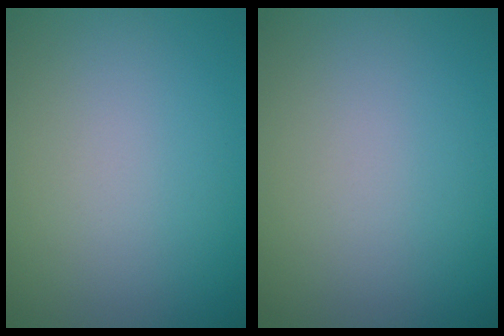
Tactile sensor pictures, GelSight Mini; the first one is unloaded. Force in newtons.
{"total": 0.0}